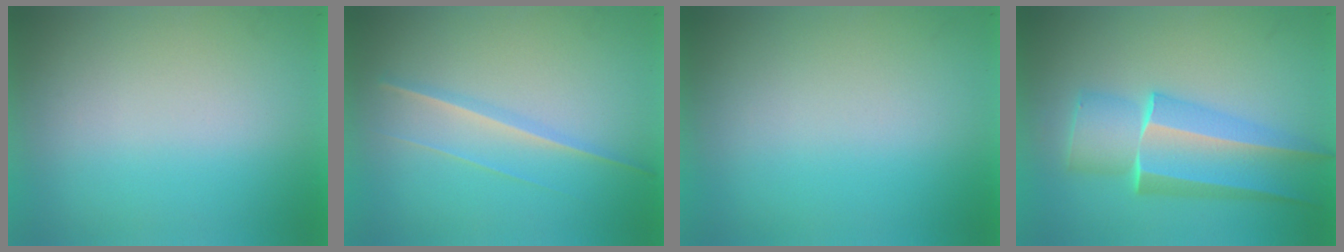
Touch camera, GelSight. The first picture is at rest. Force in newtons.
{"total": 1.3}
{"total": 0.0}
{"total": 4.9}